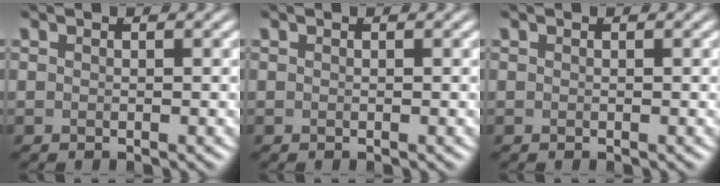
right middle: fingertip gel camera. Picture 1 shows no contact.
{"total": 0.0}
{"total": 0.0}